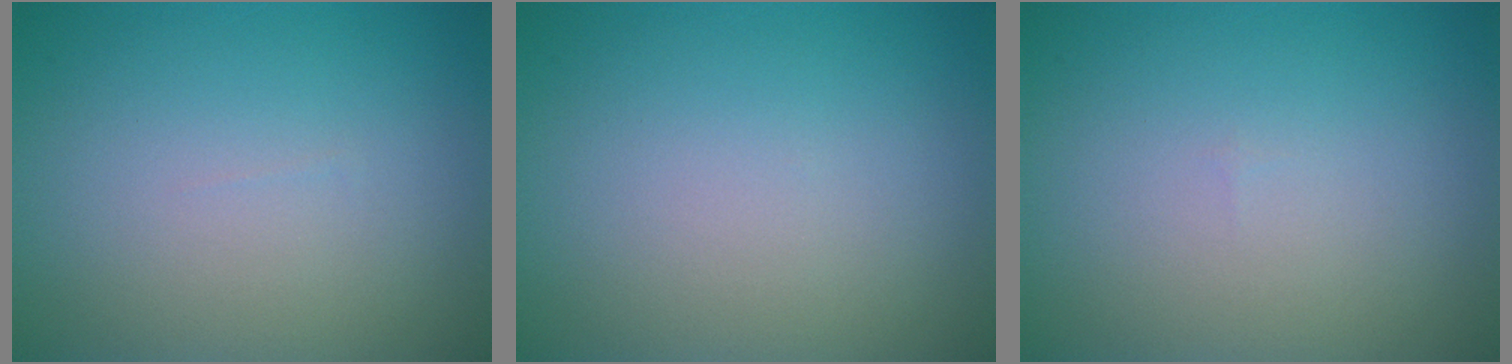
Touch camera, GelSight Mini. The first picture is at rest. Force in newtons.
{"total": 0.0}
{"total": 0.0}